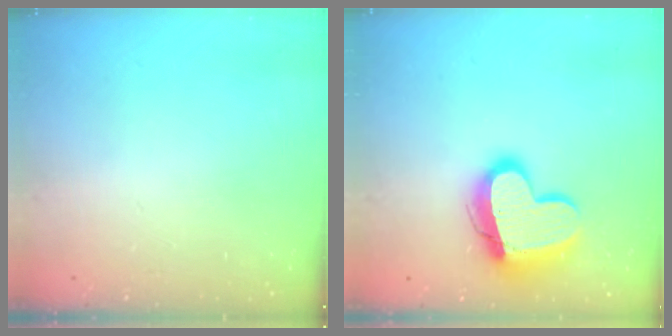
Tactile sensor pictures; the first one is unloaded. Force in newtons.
{"total": 16.7, "press": 16.7, "slide": 1.1}